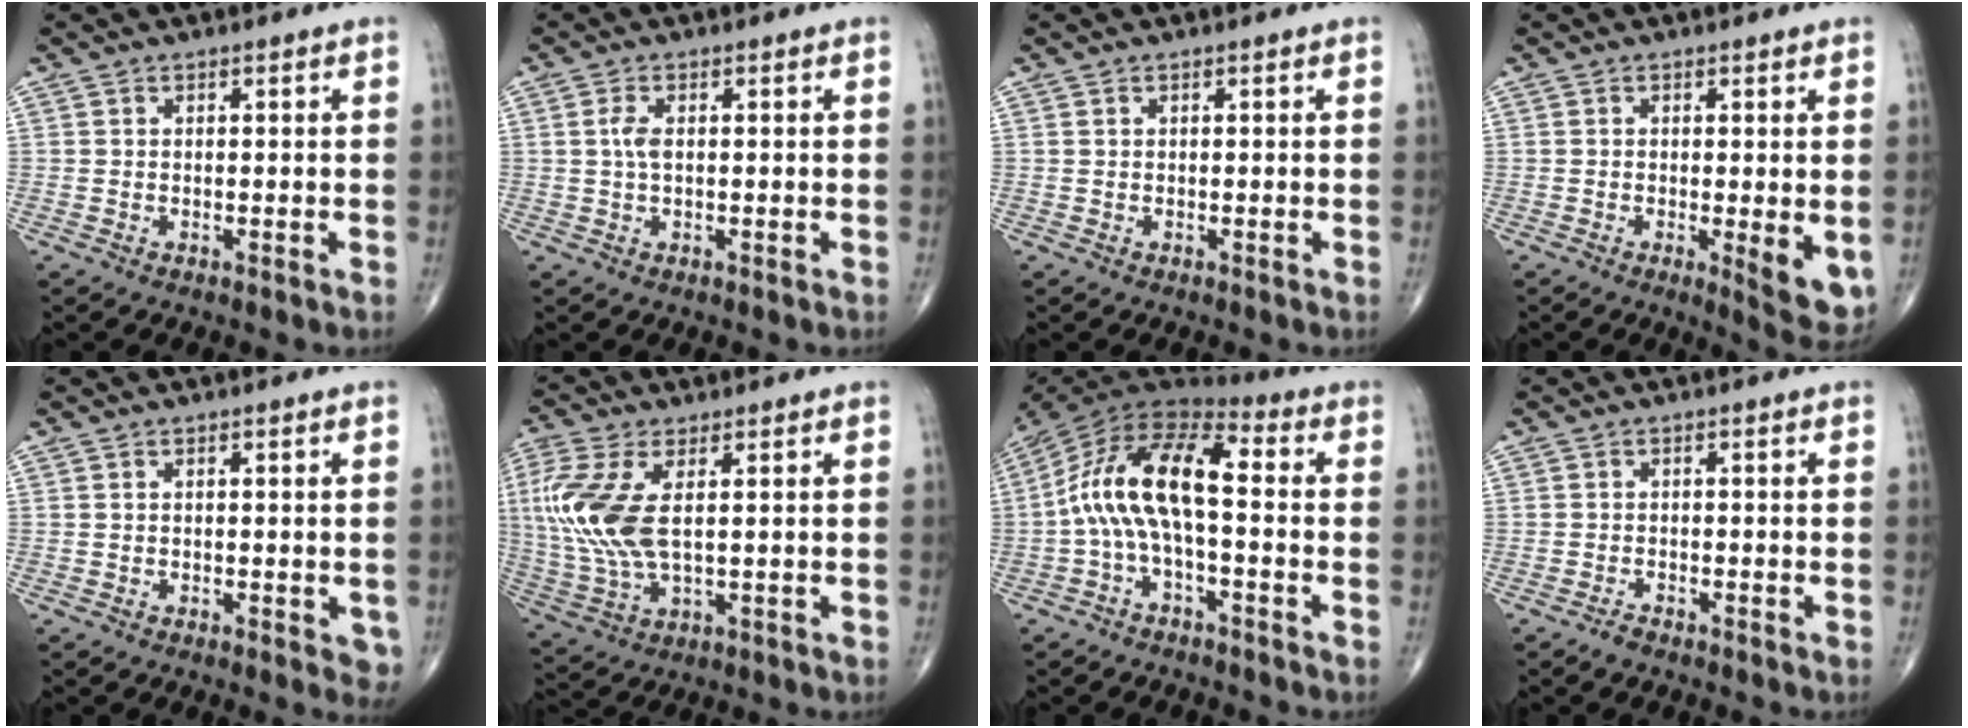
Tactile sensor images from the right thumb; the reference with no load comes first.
{"total": 2.4, "force": [0.3, 1.1, 2.1], "torque": [-0.046, 0.004, 0.006]}
{"total": 0.0}
{"total": 6.7, "force": [-1.0, 1.9, 6.3], "torque": [-0.081, -0.019, -0.012]}
{"total": 3.2, "force": [-1.0, 1.3, 2.7], "torque": [-0.013, -0.004, -0.015]}
{"total": 13.6, "force": [2.1, 6.4, 11.8], "torque": [-0.290, -0.001, 0.050]}
{"total": 15.2, "force": [-1.0, 6.5, 13.7], "torque": [-0.255, 0.050, -0.032]}
{"total": 1.3, "force": [-1.1, 0.3, 0.4], "torque": [-0.012, 0.004, -0.022]}